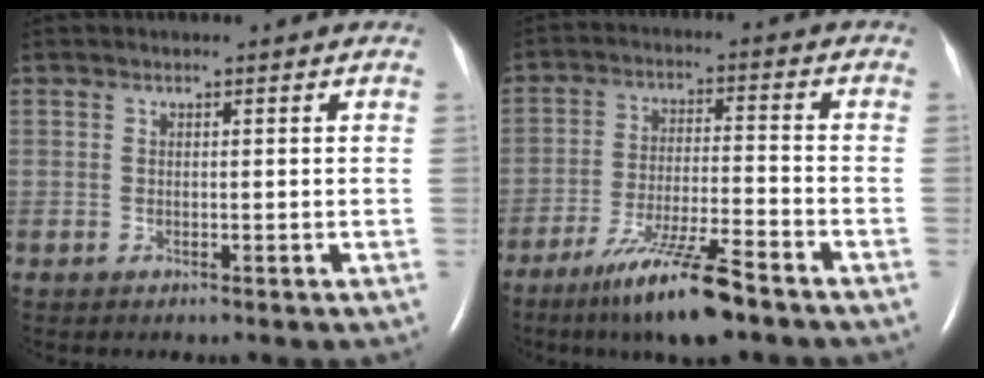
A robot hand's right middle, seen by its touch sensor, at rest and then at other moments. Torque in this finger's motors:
{"motor_torque": [1.11, -1.03, 0.32, 0.14]}